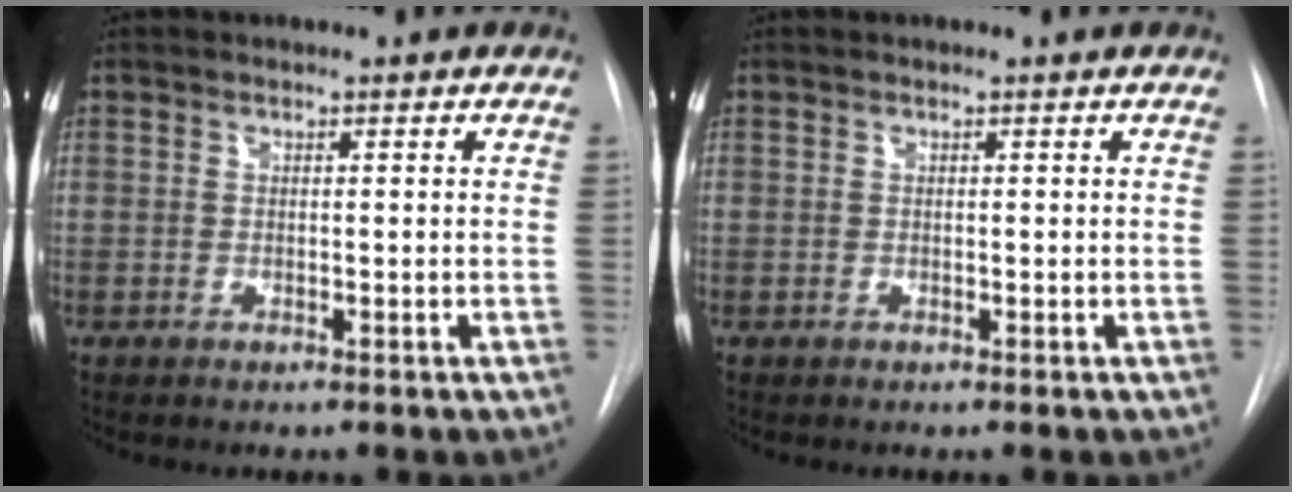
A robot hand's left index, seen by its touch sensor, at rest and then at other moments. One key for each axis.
{"total": 0.0}